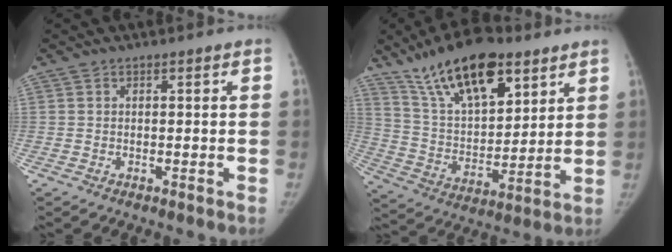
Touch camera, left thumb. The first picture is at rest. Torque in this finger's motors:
{"motor_torque": [2.32, 0.57, 1.54, -1.24, 0.13]}